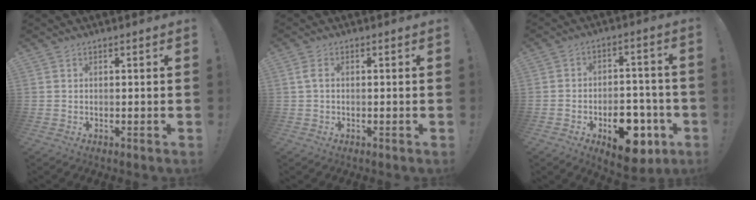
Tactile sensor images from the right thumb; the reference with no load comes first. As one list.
[{"total": 2.1, "force": [0.2, 1.0, 1.8], "torque": [-0.038, 0.006, 0.004]}, {"total": 13.9, "force": [-6.8, 8.3, 8.8], "torque": [-0.092, 0.061, -0.100]}]